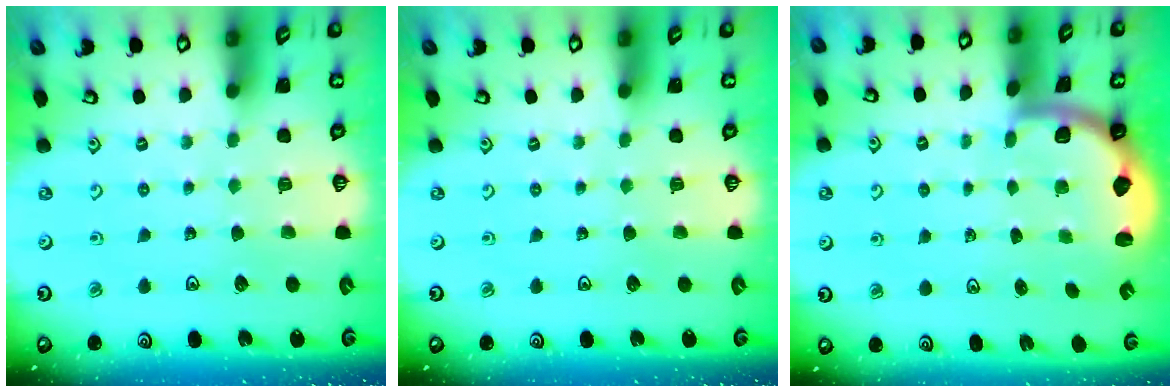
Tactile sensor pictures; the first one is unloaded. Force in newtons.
{"total": 0.0}
{"total": 2.0, "press": 1.9, "slide": 0.5}